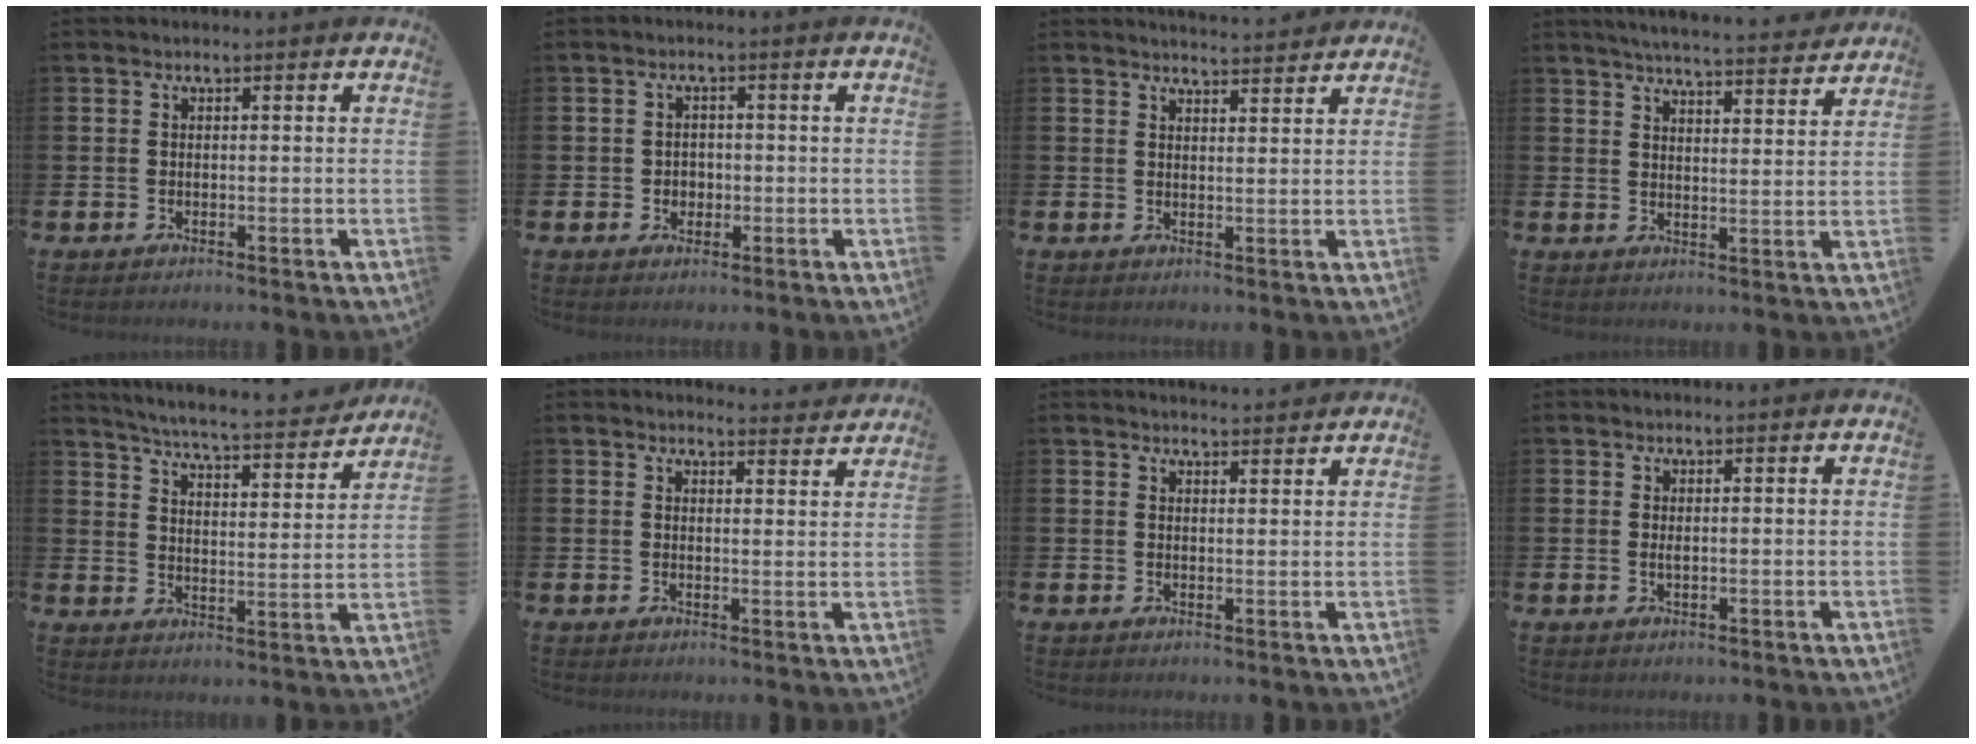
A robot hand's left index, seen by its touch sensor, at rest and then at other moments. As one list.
[{"total": 1.9, "force": [-0.1, 1.9, 0.5], "torque": [-0.003, 0.004, -0.009]}, {"total": 3.4, "force": [3.4, 0.0, 0.0], "torque": [-0.007, -0.021, 0.061]}, {"total": 5.4, "force": [5.4, -0.1, 0.9], "torque": [-0.030, -0.037, 0.093]}, {"total": 5.7, "force": [5.5, -0.1, 1.4], "torque": [-0.053, -0.045, 0.090]}, {"total": 2.9, "force": [2.9, 0.3, -0.1], "torque": [0.007, -0.019, 0.050]}, {"total": 2.3, "force": [2.3, 0.0, -0.1], "torque": [0.005, -0.015, 0.040]}, {"total": 0.7, "force": [0.2, 0.2, 0.7], "torque": [-0.009, 0.000, 0.002]}]